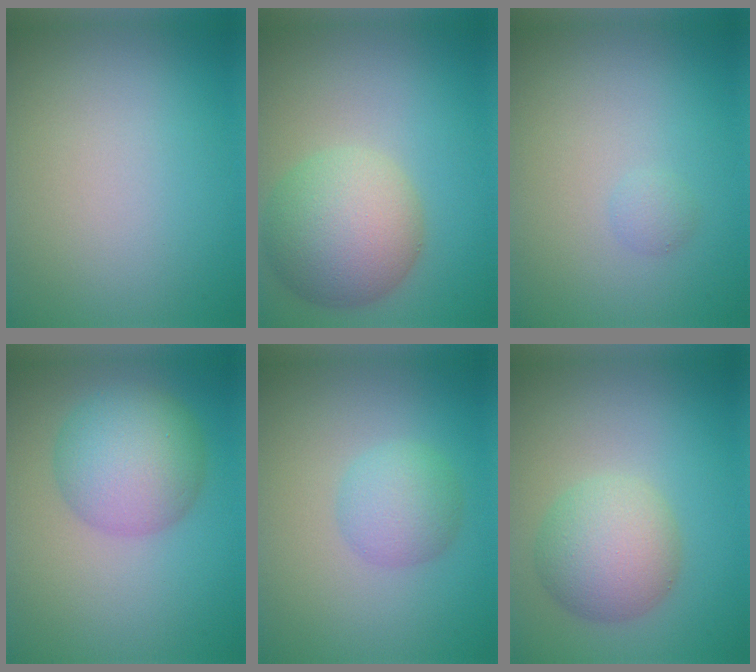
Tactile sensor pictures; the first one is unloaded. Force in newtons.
{"total": 7.3, "press": 7.3, "slide": 0.7}
{"total": 0.8, "press": 0.8, "slide": 0.1}
{"total": 6.6, "press": 6.6, "slide": 0.1}
{"total": 2.9, "press": 2.9, "slide": 0.0}
{"total": 5.2, "press": 5.2, "slide": 0.1}